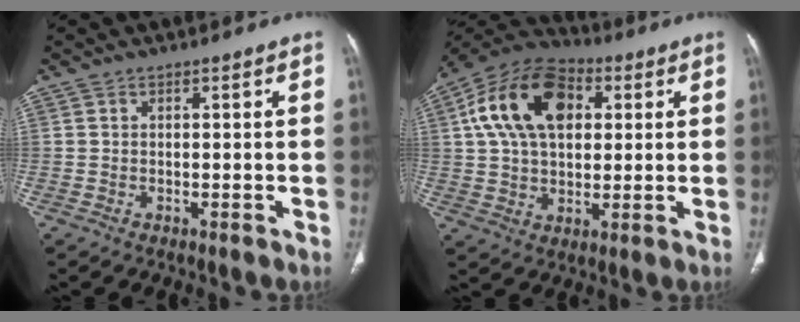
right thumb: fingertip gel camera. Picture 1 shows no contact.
{"total": 18.5, "force": [4.8, 12.1, 13.2], "torque": [-0.217, 0.013, 0.076]}